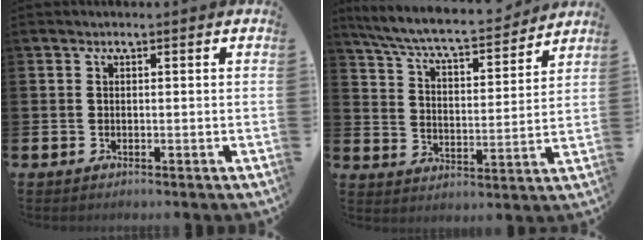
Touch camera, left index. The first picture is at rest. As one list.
[{"total": 7.4, "force": [7.0, 0.8, 2.4], "torque": [-0.082, -0.053, 0.118]}]